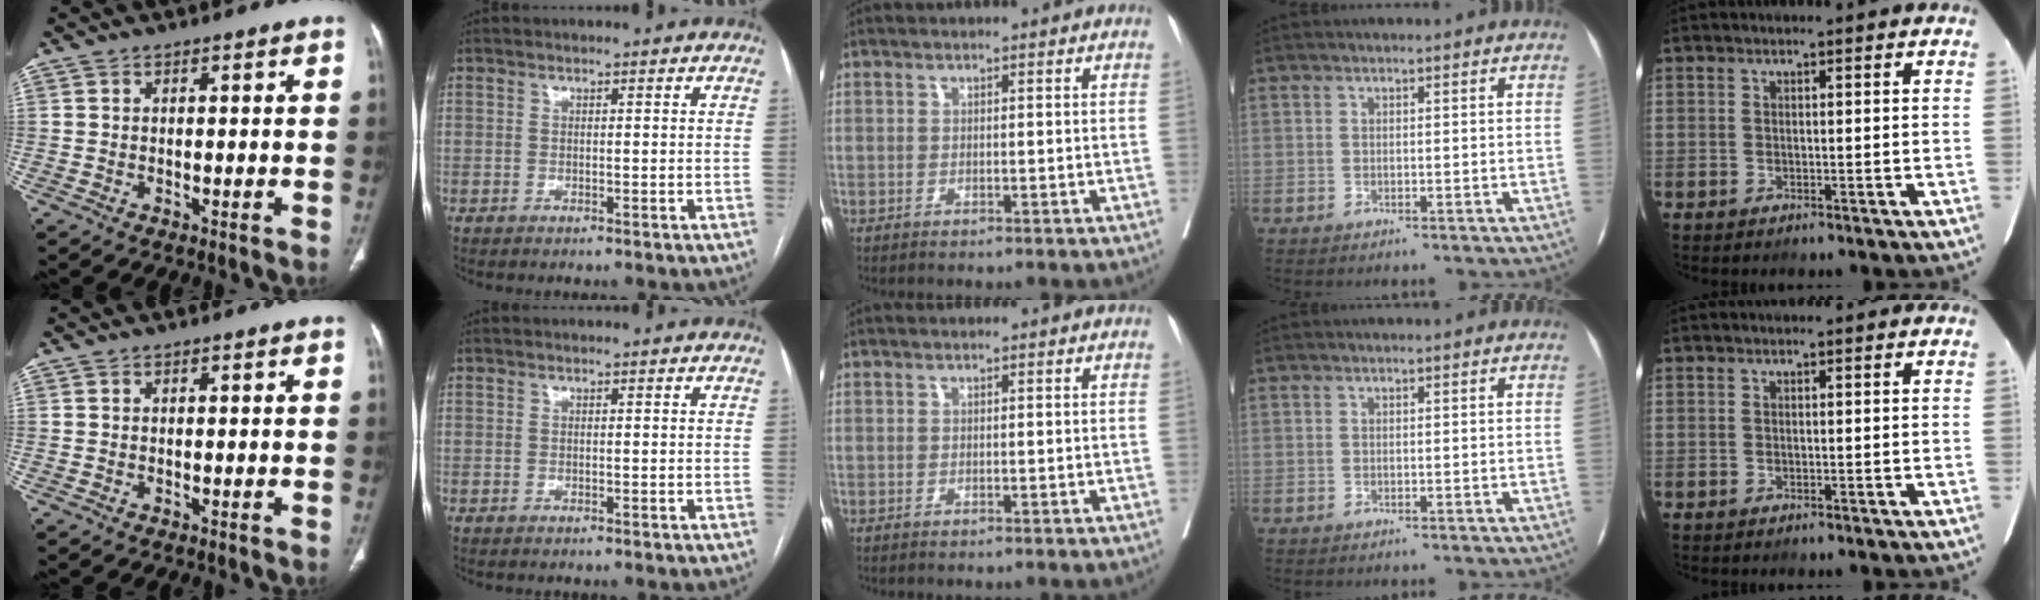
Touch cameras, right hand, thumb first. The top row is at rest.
{}